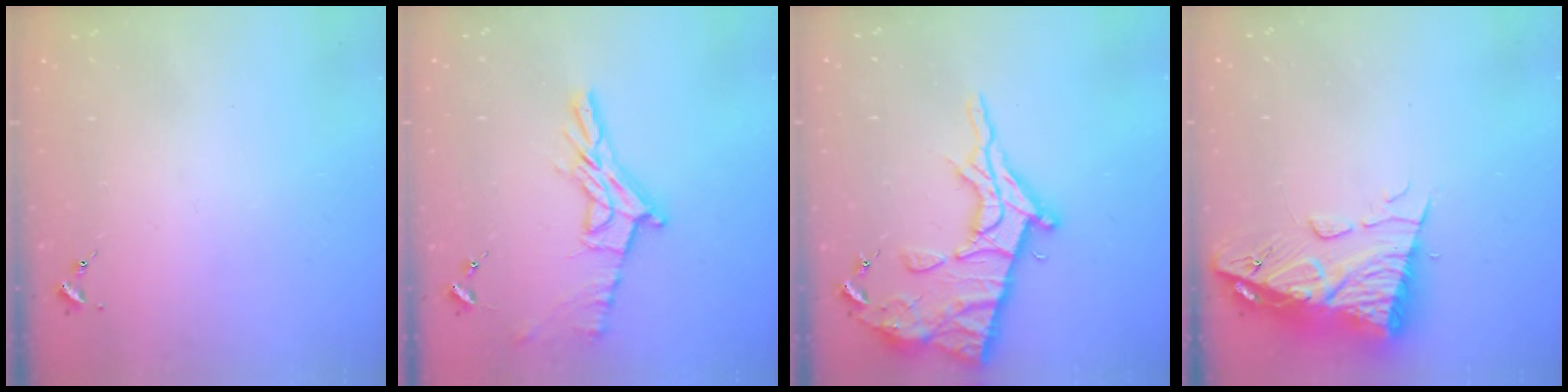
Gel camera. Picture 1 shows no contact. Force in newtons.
{"total": 12.6, "press": 12.5, "slide": 1.1}
{"total": 18.4, "press": 18.4, "slide": 1.4}
{"total": 12.5, "press": 12.5, "slide": 1.2}